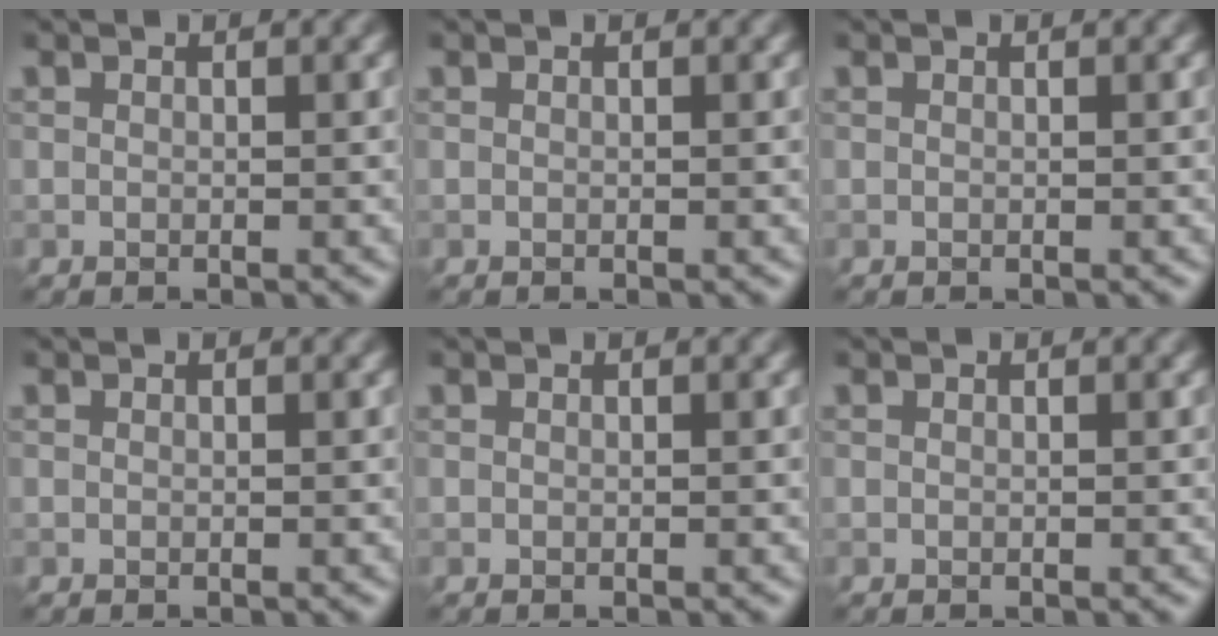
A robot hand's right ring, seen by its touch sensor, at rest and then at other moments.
{"total": 0.0}
{"total": 0.0}
{"total": 0.0}
{"total": 0.0}
{"total": 0.0}